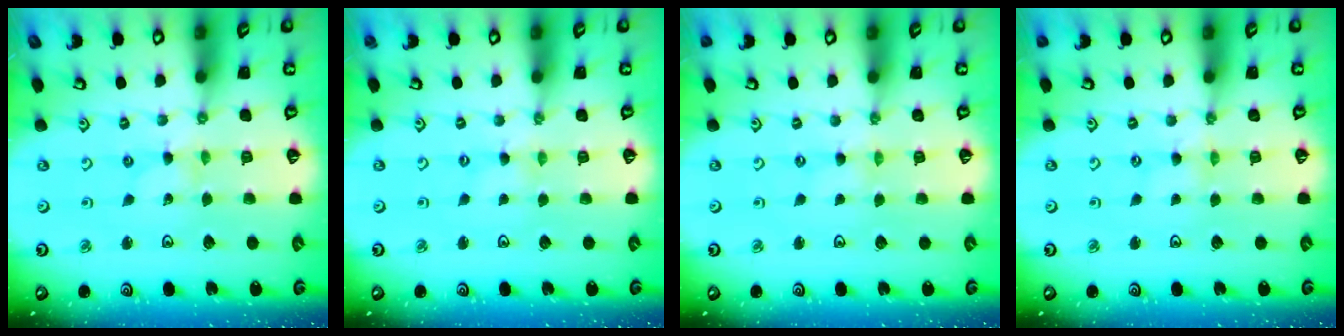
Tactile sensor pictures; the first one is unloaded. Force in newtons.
{"total": 0.0}
{"total": 0.0}
{"total": 0.0}